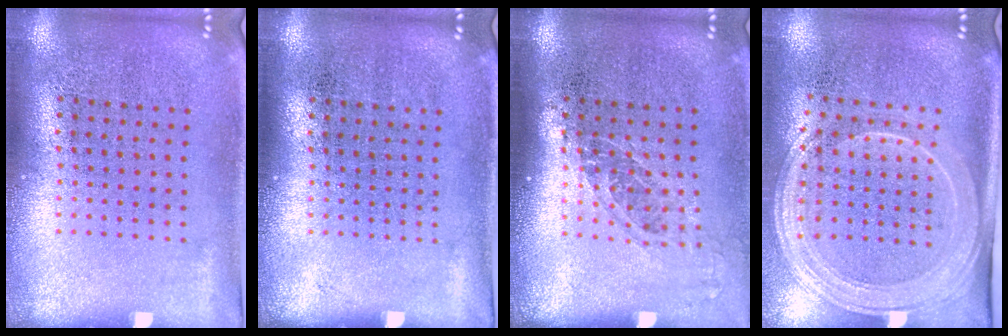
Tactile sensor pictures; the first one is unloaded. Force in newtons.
{"total": 0.0}
{"total": 1.2, "press": 1.0, "slide": 0.7}
{"total": 2.2, "press": 1.8, "slide": 1.2}